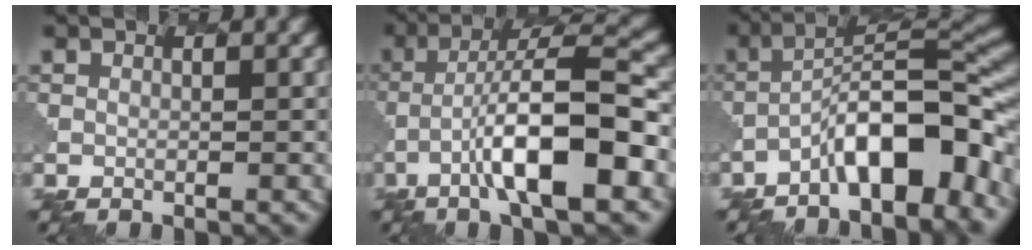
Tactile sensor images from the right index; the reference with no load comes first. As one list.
[{"total": 9.5, "force": [-3.3, 2.0, 8.7], "torque": [-0.138, 0.019, -0.059]}, {"total": 8.9, "force": [-4.8, 2.6, 7.1], "torque": [-0.102, 0.023, -0.089]}]